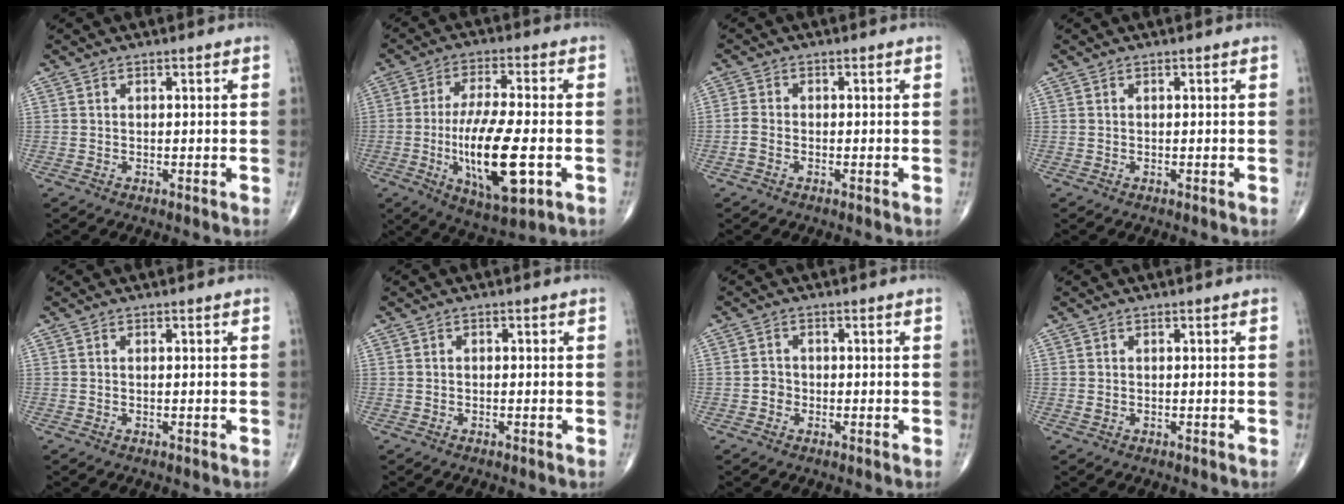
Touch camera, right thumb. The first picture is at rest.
{"total": 16.7, "force": [-3.5, 5.3, 15.4], "torque": [-0.276, -0.004, -0.053]}
{"total": 2.2, "force": [-0.9, 1.4, 1.4], "torque": [-0.037, 0.008, -0.021]}
{"total": 0.0}
{"total": 0.0}
{"total": 0.5, "force": [-0.1, 0.4, 0.3], "torque": [-0.002, 0.002, -0.007]}
{"total": 1.8, "force": [-0.7, 1.6, 0.5], "torque": [0.001, 0.007, -0.017]}
{"total": 0.6, "force": [-0.1, 0.5, 0.4], "torque": [-0.011, 0.004, 0.001]}